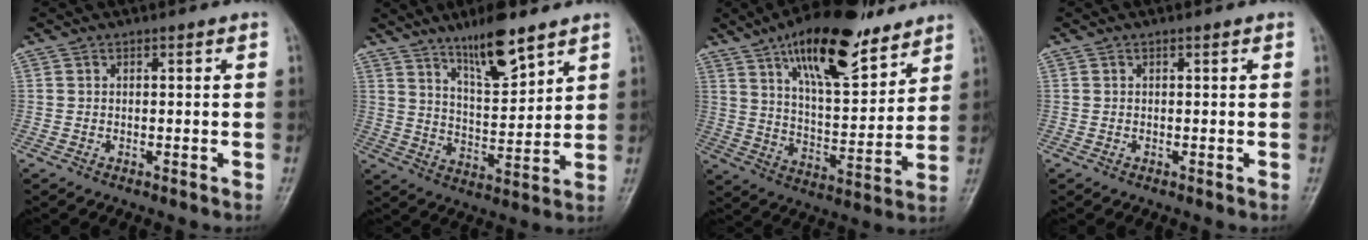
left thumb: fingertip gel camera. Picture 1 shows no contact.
{"total": 11.3, "force": [8.0, 2.8, 7.5], "torque": [-0.113, -0.055, 0.145]}
{"total": 20.3, "force": [13.1, 7.5, 13.6], "torque": [-0.185, -0.061, 0.221]}
{"total": 0.0}